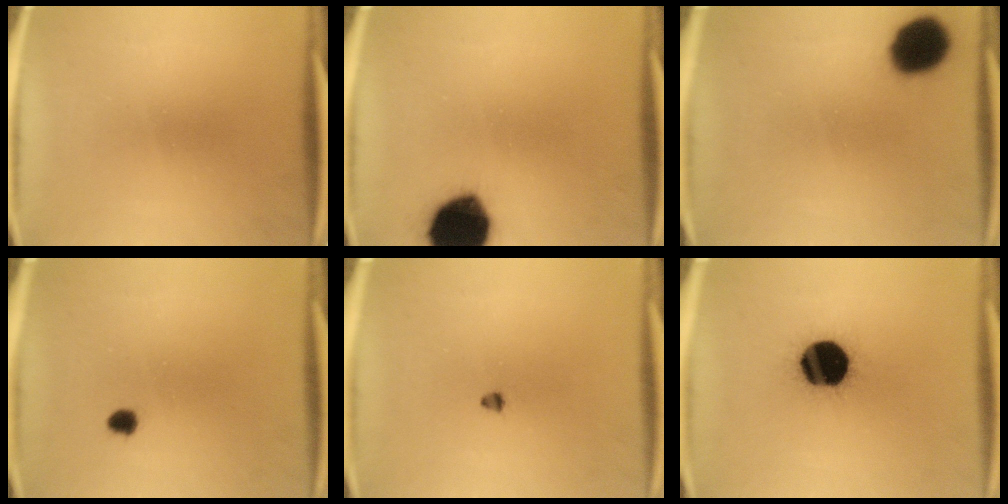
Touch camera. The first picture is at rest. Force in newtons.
{"total": 18.0}
{"total": 12.7}
{"total": 1.7}
{"total": 1.1}
{"total": 19.9}